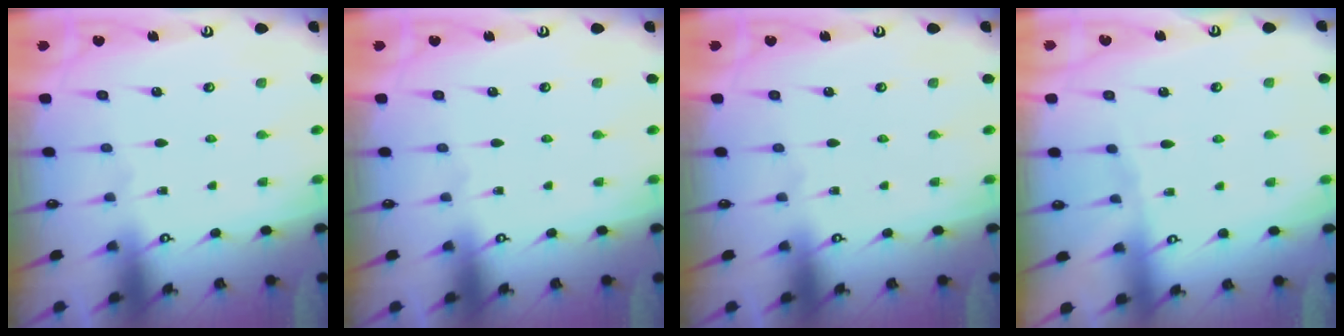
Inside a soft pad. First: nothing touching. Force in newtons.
{"total": 0.0}
{"total": 0.0}
{"total": 3.0, "press": 2.9, "slide": 0.6}